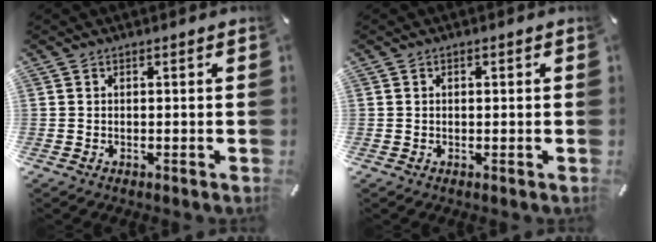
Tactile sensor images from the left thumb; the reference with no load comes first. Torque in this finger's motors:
{"motor_torque": [-0.10, -0.42, 0.00, 0.17, -0.02]}